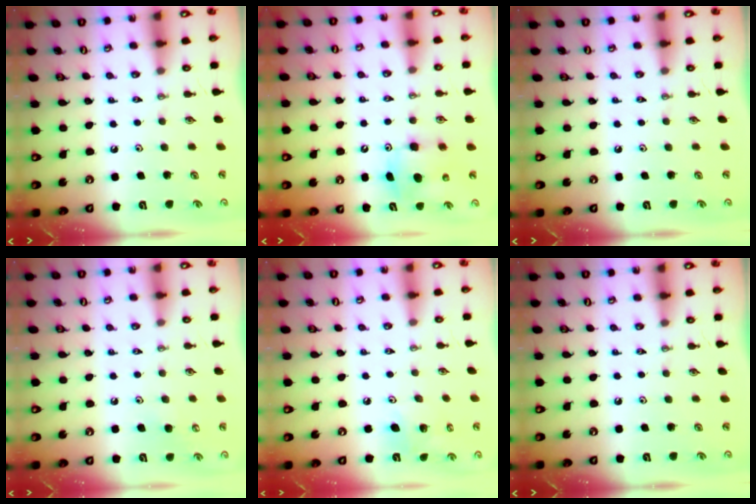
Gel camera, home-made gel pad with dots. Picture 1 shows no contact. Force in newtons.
{"total": 9.6, "press": 9.6, "slide": 0.4}
{"total": 0.0}
{"total": 4.8, "press": 4.8, "slide": 0.8}
{"total": 7.4, "press": 7.0, "slide": 2.4}
{"total": 0.0}